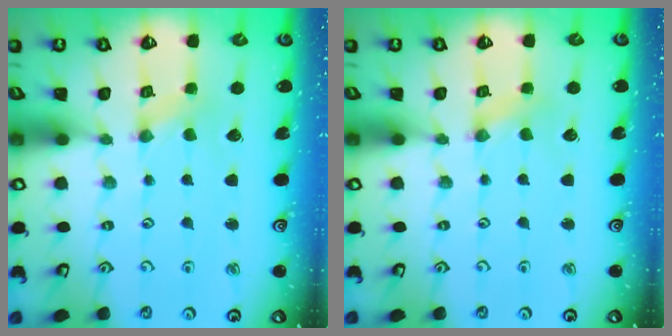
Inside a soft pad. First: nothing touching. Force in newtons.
{"total": 0.9, "press": 0.9, "slide": 0.1}